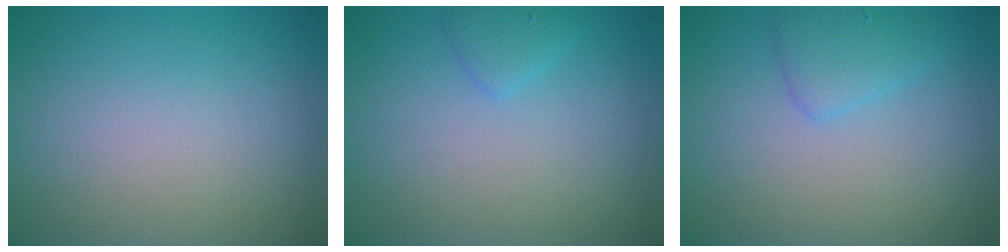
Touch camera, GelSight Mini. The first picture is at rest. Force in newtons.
{"total": 1.2, "press": 1.2, "slide": 0.1}
{"total": 1.8, "press": 1.8, "slide": 0.2}